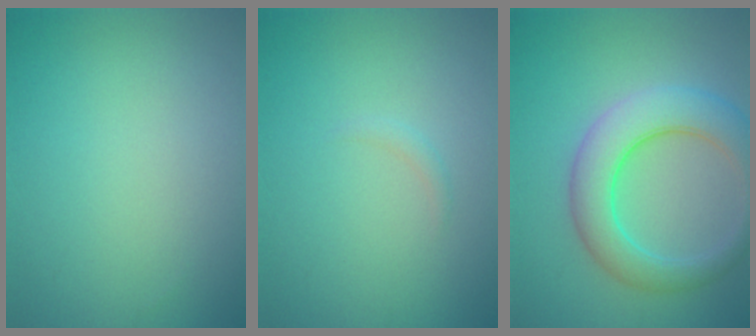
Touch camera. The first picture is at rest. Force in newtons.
{"total": 0.6, "press": 0.6, "slide": 0.1}
{"total": 6.3, "press": 6.3, "slide": 0.2}